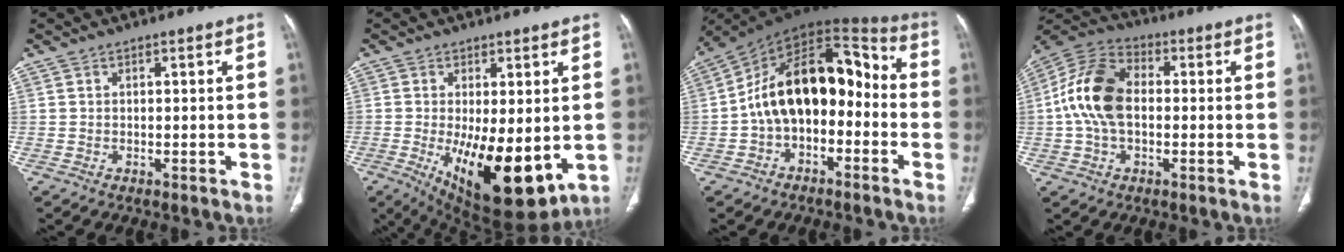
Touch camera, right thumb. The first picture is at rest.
{"total": 16.3, "force": [-3.0, 6.5, 14.6], "torque": [-0.225, -0.034, -0.023]}
{"total": 18.1, "force": [-2.6, 11.3, 13.9], "torque": [-0.192, 0.076, -0.052]}
{"total": 13.7, "force": [0.1, 8.7, 10.5], "torque": [-0.206, 0.031, -0.008]}